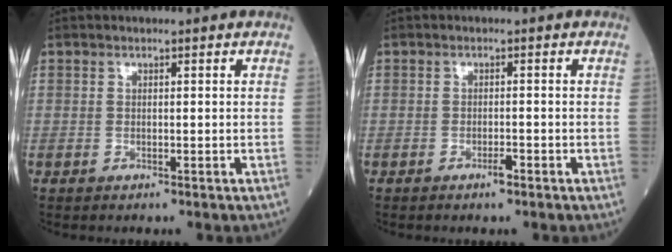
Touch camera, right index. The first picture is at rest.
{"total": 1.3, "force": [-0.9, 0.2, 0.9], "torque": [-0.017, 0.000, -0.016]}